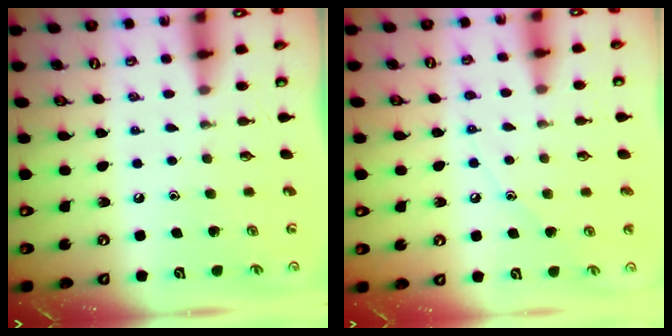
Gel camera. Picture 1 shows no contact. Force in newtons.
{"total": 7.2, "press": 7.1, "slide": 0.8}